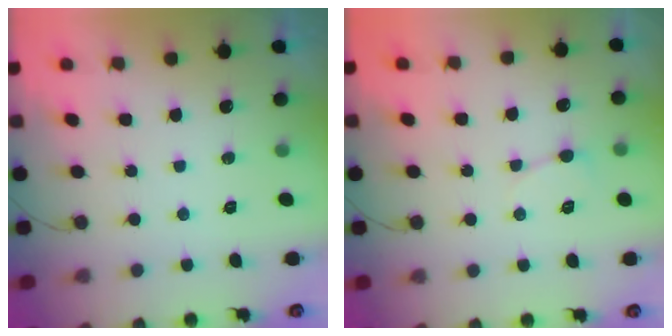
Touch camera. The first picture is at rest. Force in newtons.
{"total": 3.6, "press": 3.5, "slide": 0.5}